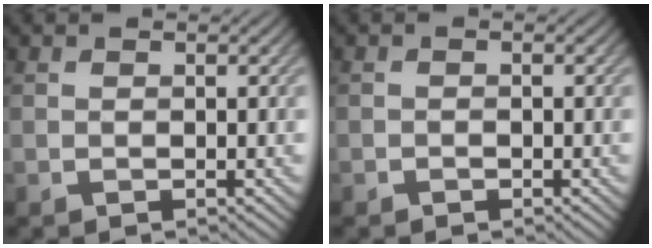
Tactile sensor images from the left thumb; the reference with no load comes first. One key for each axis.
{"total": 0.6, "fx": -0.4, "fy": 0.4, "fz": 0.0, "tx": 0.000, "ty": -0.002, "tz": -0.008}